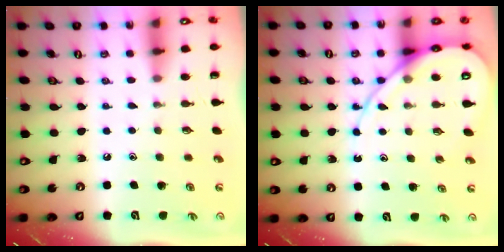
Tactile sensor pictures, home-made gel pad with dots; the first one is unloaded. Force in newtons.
{"total": 11.5, "press": 11.5, "slide": 1.2}